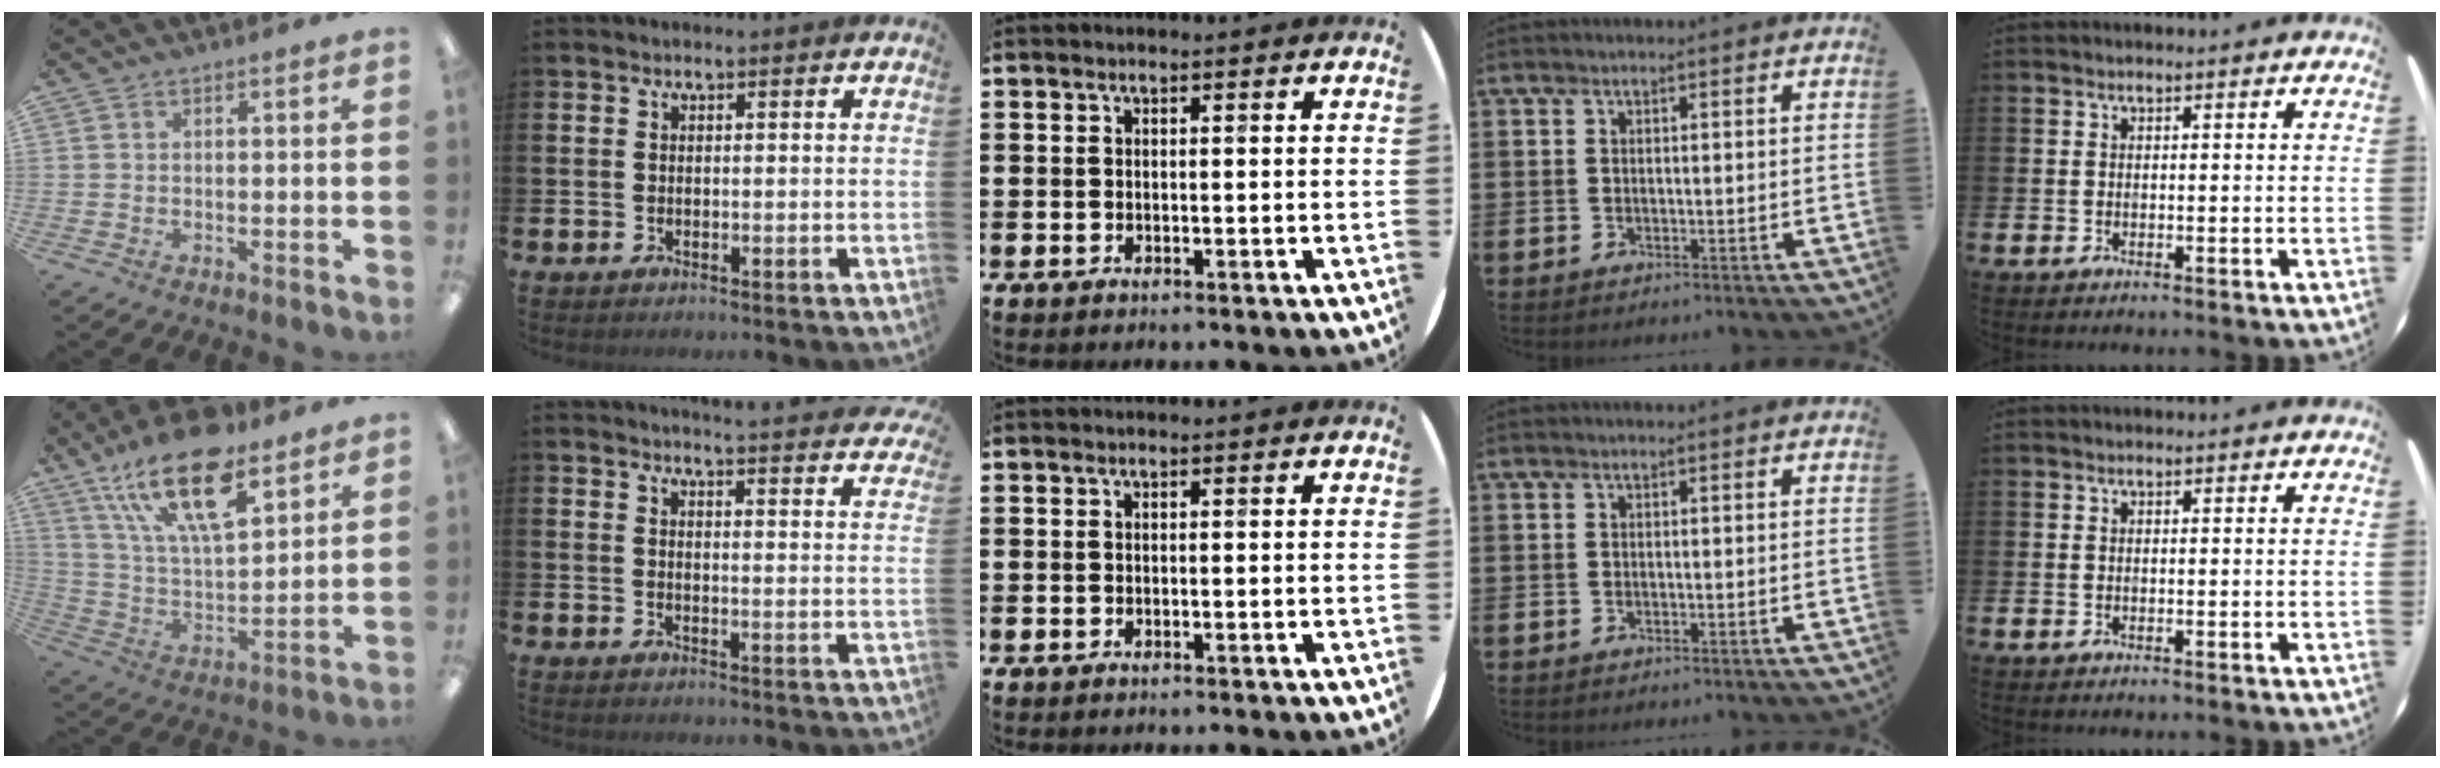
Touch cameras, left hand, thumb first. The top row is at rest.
{"thumb": {"total": 22.0, "force": [13.5, 8.9, 14.9], "torque": [-0.278, -0.065, 0.231]}, "index": {"total": 4.5, "force": [4.4, -0.4, 0.3], "torque": [0.001, -0.035, 0.076]}}